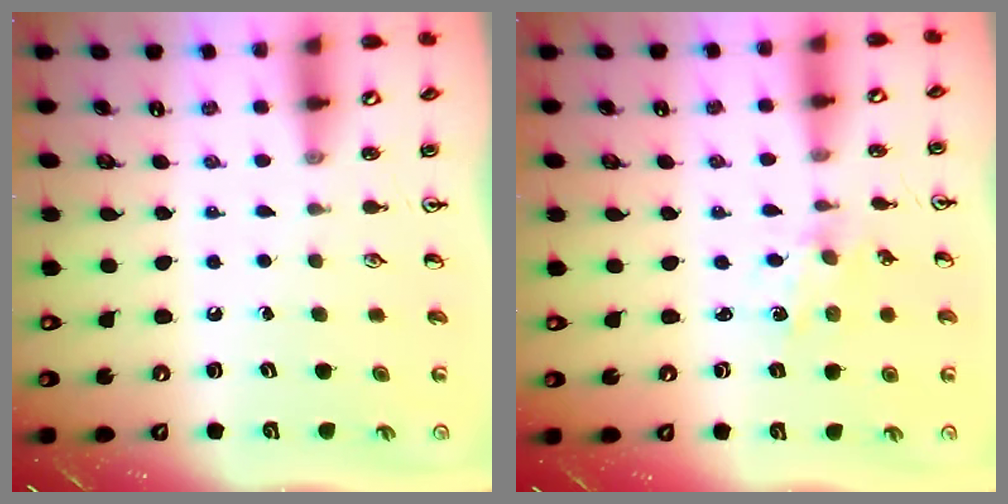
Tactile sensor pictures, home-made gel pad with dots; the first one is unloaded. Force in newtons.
{"total": 1.1, "press": 1.1, "slide": 0.3}